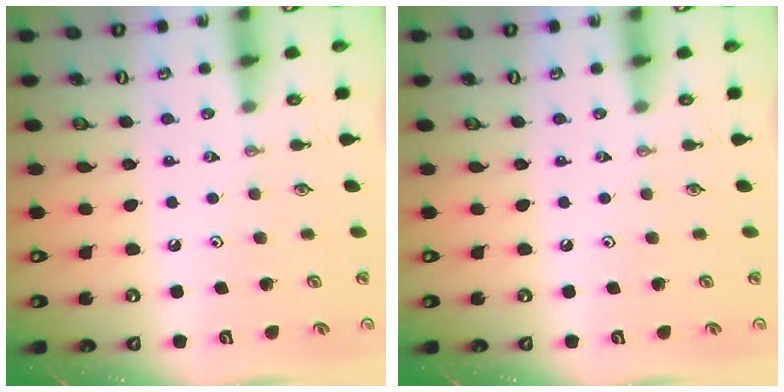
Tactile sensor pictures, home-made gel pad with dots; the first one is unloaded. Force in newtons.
{"total": 0.0}